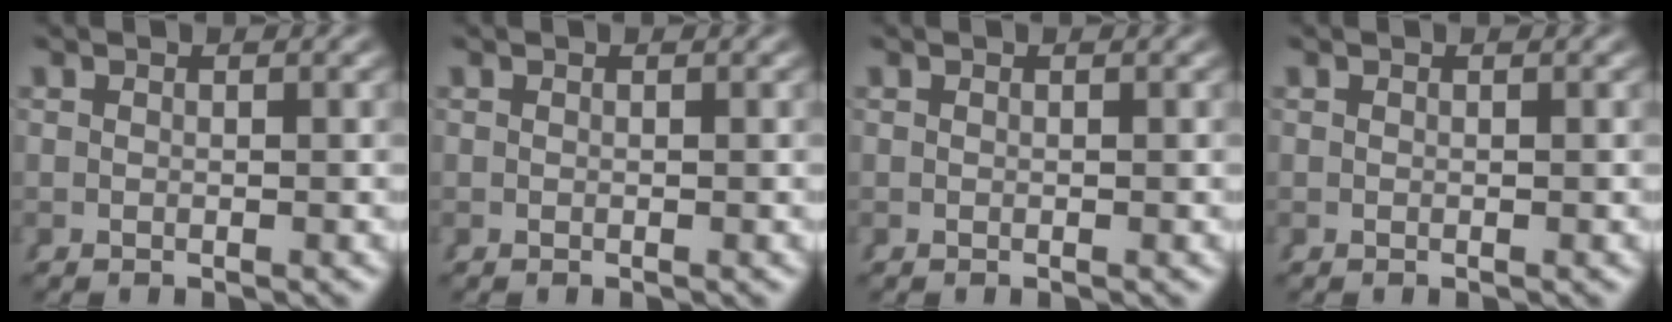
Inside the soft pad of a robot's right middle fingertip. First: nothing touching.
{"total": 0.0}
{"total": 0.0}
{"total": 0.0}